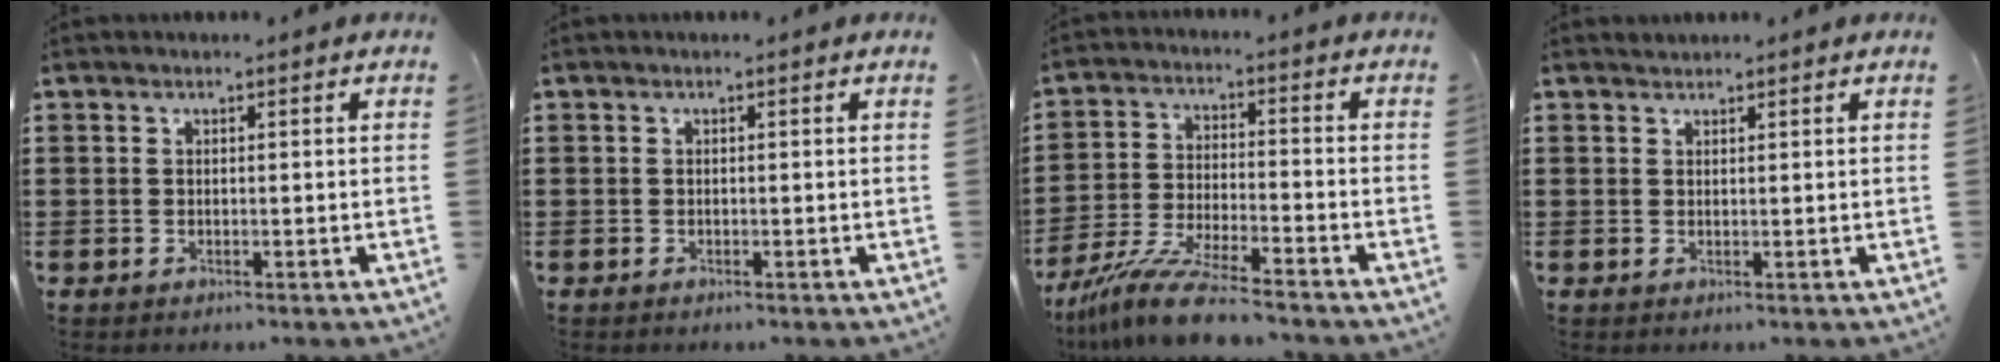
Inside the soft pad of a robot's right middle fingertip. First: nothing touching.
{"total": 0.0}
{"total": 9.5, "force": [-8.2, 0.1, 4.7], "torque": [-0.096, -0.002, -0.159]}
{"total": 0.7, "force": [0.7, 0.1, -0.2], "torque": [0.001, -0.001, 0.014]}